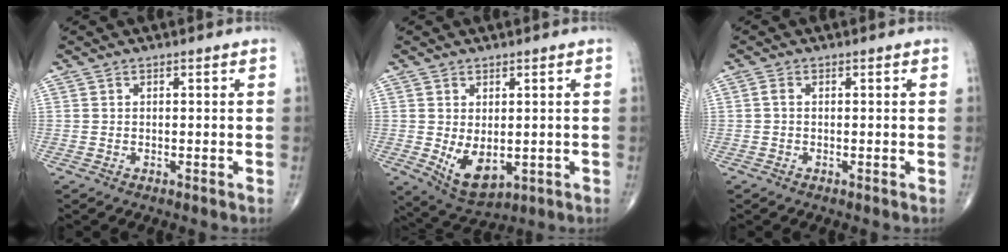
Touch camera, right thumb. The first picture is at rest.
{"total": 7.6, "force": [-0.8, 4.4, 6.2], "torque": [-0.092, -0.013, 0.007]}
{"total": 0.9, "force": [-0.1, 0.6, 0.7], "torque": [-0.013, 0.000, -0.005]}